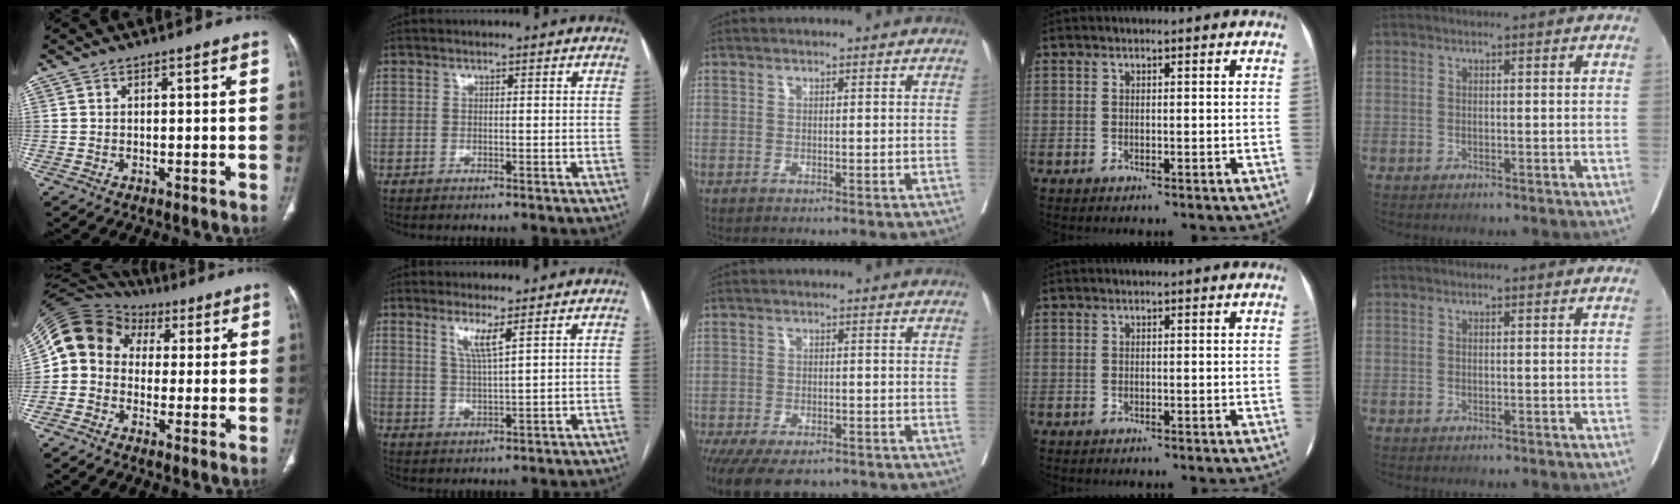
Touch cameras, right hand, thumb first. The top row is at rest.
{"thumb": {"total": 11.5, "force": [0.9, 9.9, 5.8], "torque": [-0.099, 0.040, 0.000]}, "index": {"total": 3.7, "force": [2.2, -0.3, 3.0], "torque": [-0.062, -0.011, 0.045]}, "middle": {"total": 13.9, "force": [-10.2, 6.2, 7.1], "torque": [-0.166, -0.026, -0.143]}}